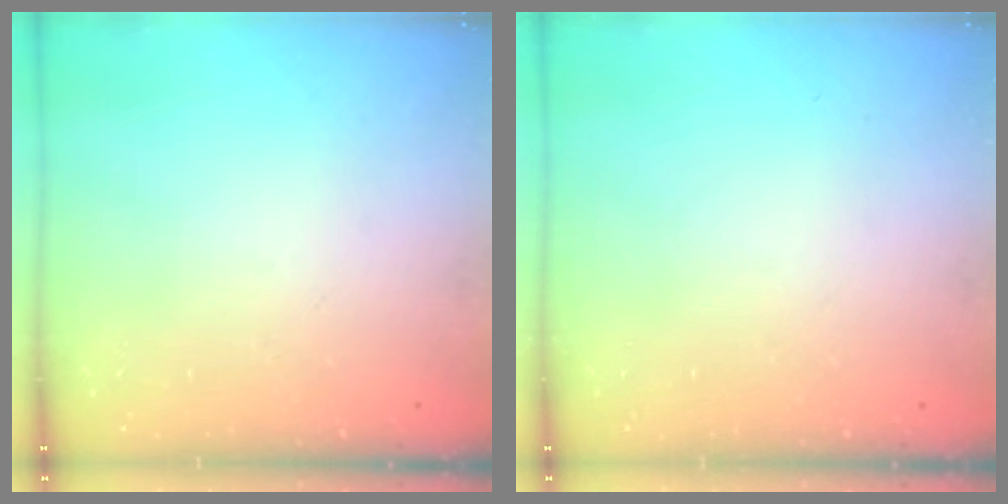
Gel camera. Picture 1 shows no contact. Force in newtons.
{"total": 0.0}